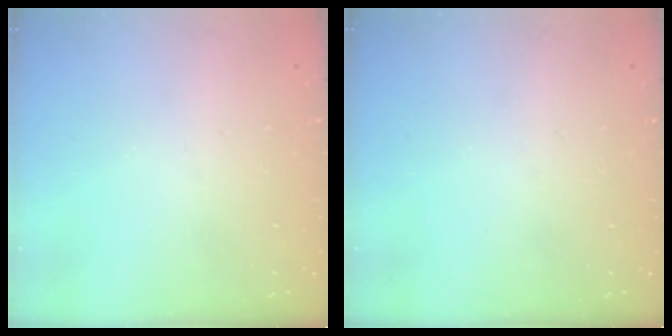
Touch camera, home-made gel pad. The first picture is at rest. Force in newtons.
{"total": 0.0}